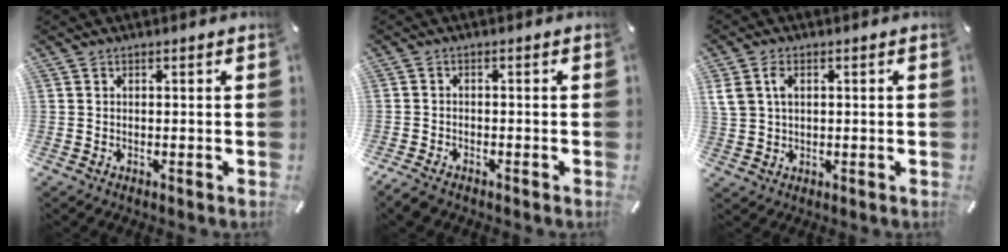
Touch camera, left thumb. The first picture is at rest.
{"total": 2.3, "force": [-1.9, 1.0, 0.9], "torque": [-0.029, 0.004, -0.041]}
{"total": 4.6, "force": [1.2, 3.4, 3.0], "torque": [-0.070, 0.005, 0.019]}